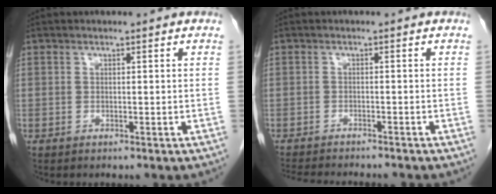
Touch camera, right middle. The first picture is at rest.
{"total": 10.2, "force": [-9.3, 1.4, 3.9], "torque": [-0.057, -0.010, -0.129]}